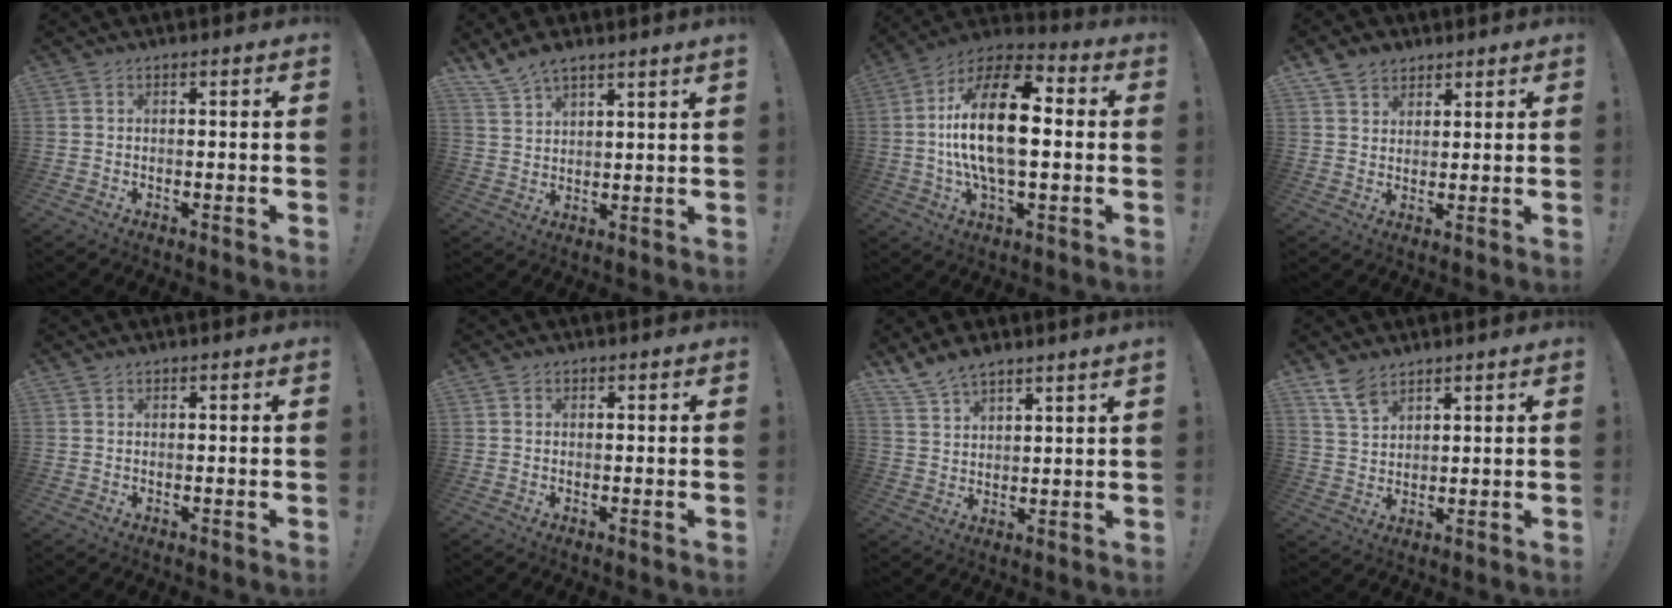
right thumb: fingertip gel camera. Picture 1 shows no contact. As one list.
[{"total": 6.3, "force": [5.8, 1.0, 2.4], "torque": [-0.060, -0.027, 0.110]}, {"total": 21.2, "force": [0.6, 9.6, 18.9], "torque": [-0.344, 0.006, 0.000]}, {"total": 6.2, "force": [4.3, 4.3, 1.2], "torque": [-0.025, -0.021, 0.084]}, {"total": 0.6, "force": [0.5, 0.3, 0.0], "torque": [0.001, -0.002, 0.010]}, {"total": 0.9, "force": [0.4, 0.8, 0.0], "torque": [0.003, 0.000, 0.008]}, {"total": 6.8, "force": [6.3, 1.4, 2.2], "torque": [-0.060, -0.032, 0.122]}, {"total": 7.3, "force": [5.7, 3.5, 2.9], "torque": [-0.050, -0.035, 0.108]}]